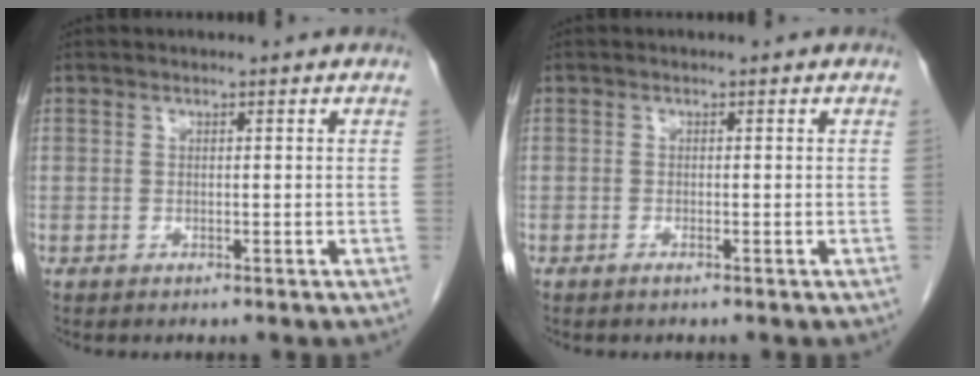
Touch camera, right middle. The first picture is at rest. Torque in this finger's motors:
{"motor_torque": [-0.01, 0.03, 0.01, 0.00]}